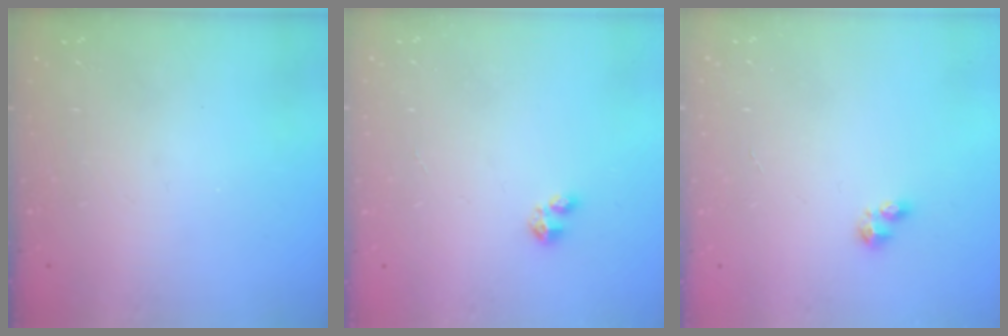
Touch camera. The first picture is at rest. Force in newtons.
{"total": 2.7, "press": 2.7, "slide": 0.4}
{"total": 2.5, "press": 2.5, "slide": 0.4}